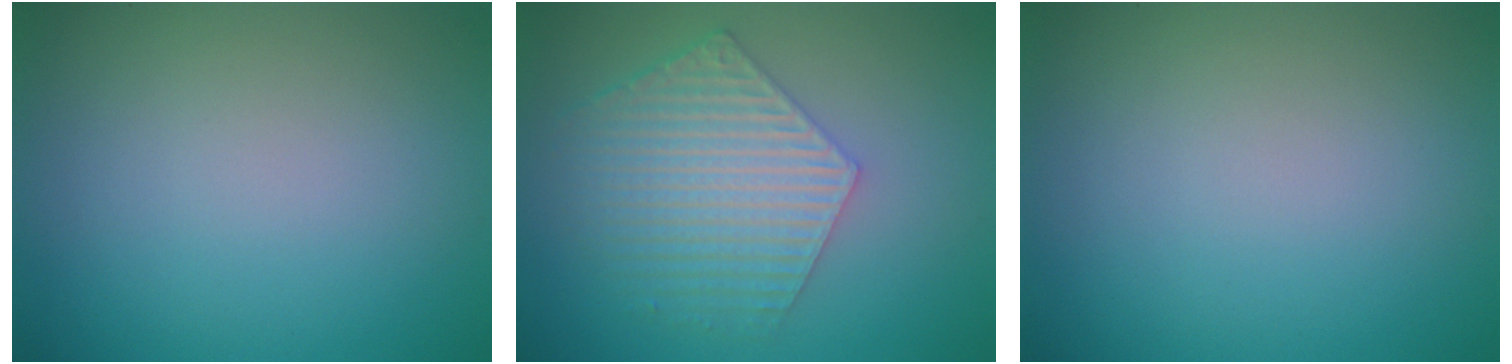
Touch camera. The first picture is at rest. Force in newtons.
{"total": 6.0, "press": 4.5, "slide": 4.0}
{"total": 0.0}